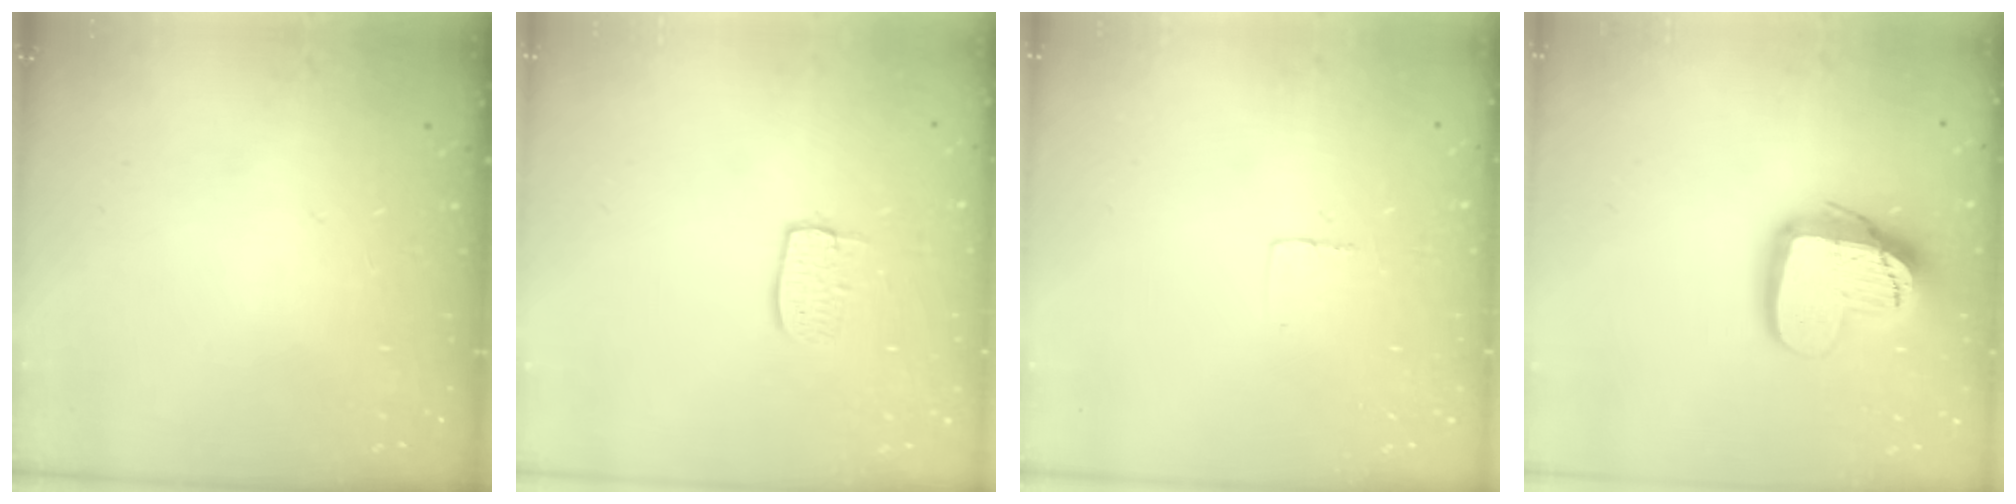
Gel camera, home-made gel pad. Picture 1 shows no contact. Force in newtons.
{"total": 5.8, "press": 5.8, "slide": 0.4}
{"total": 2.4, "press": 2.4, "slide": 0.1}
{"total": 19.0, "press": 18.9, "slide": 1.6}